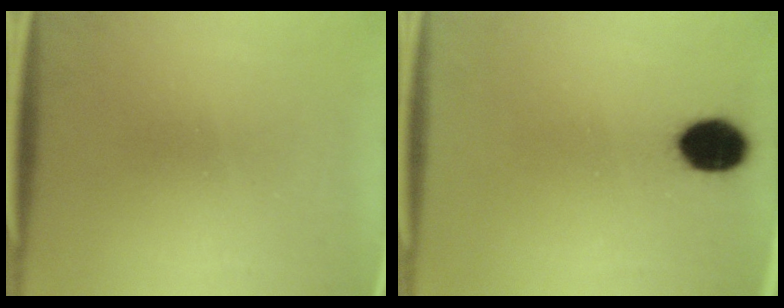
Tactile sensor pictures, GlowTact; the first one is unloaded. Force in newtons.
{"total": 7.9}